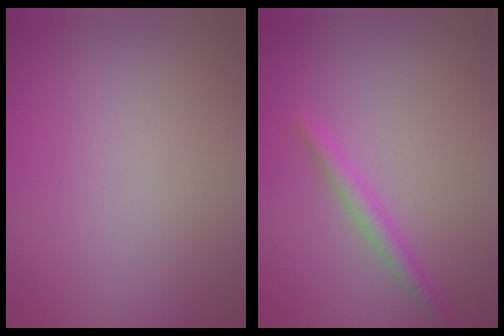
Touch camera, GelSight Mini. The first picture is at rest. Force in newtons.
{"total": 1.8, "press": 1.8, "slide": 0.1}